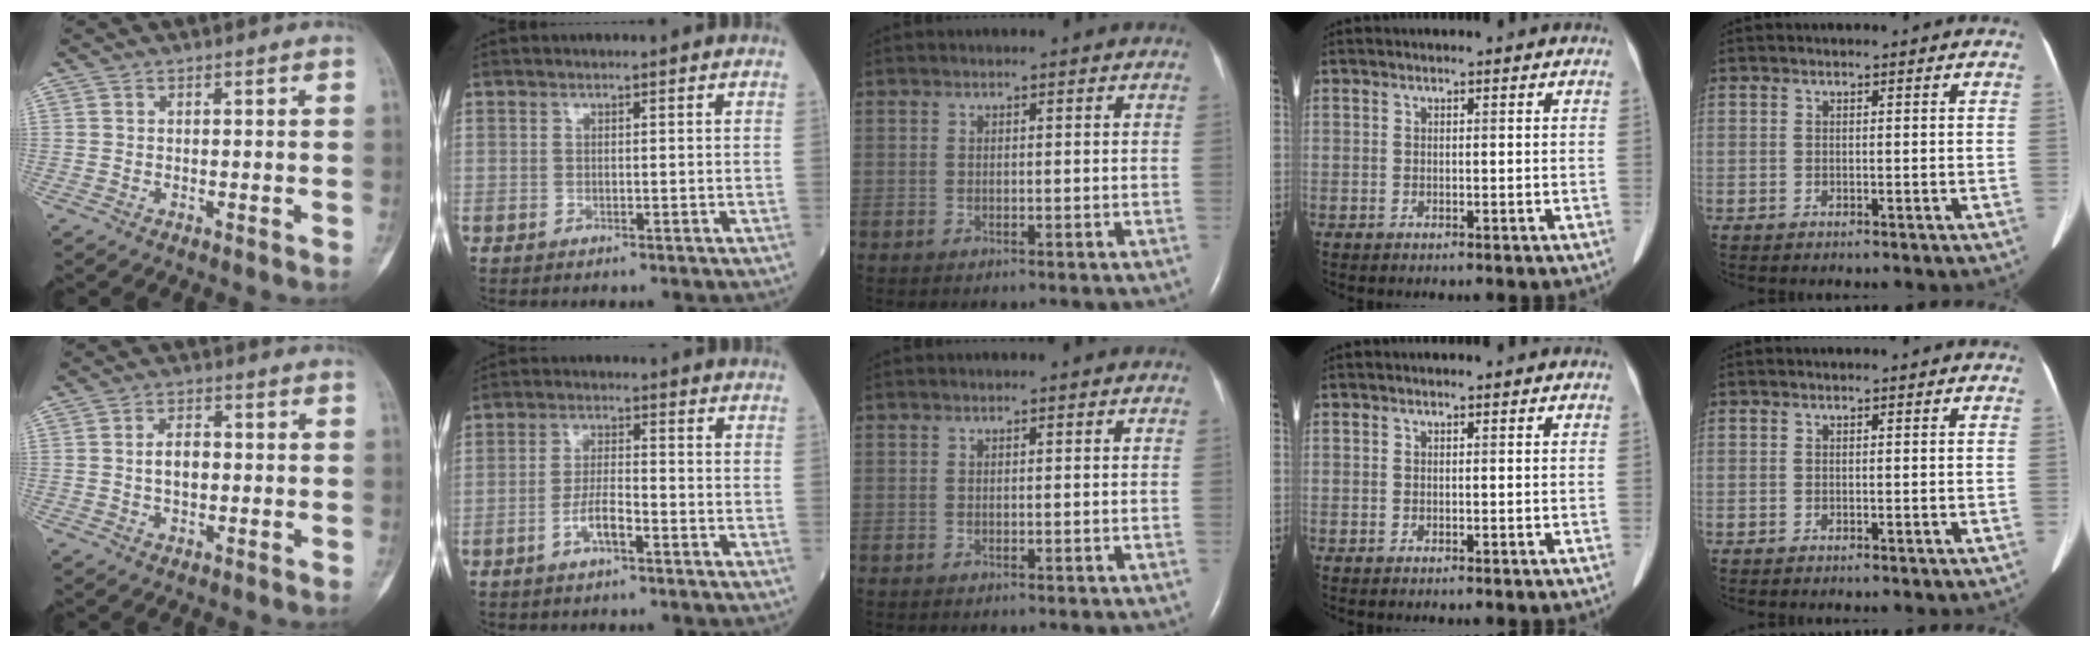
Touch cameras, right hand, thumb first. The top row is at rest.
{"thumb": {"total": 4.3, "force": [0.0, 2.5, 3.5], "torque": [-0.053, 0.007, -0.004]}, "index": {"total": 4.3, "force": [-2.2, 0.9, 3.5], "torque": [-0.069, 0.007, -0.044]}}